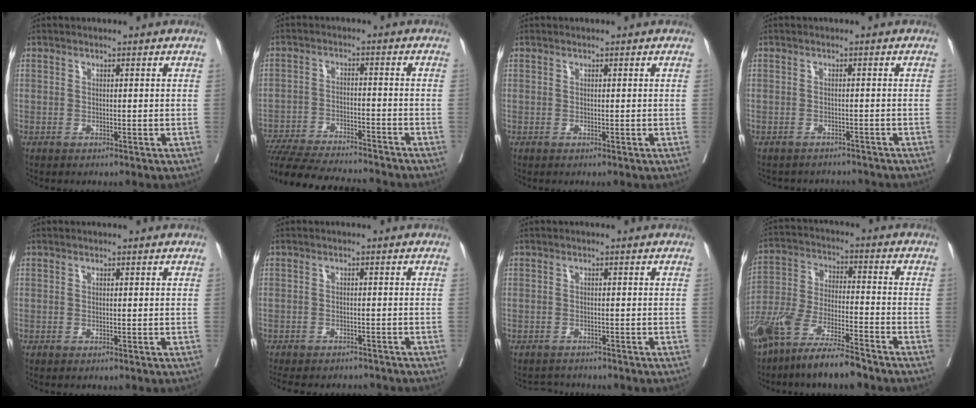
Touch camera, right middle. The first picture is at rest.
{"total": 19.2, "force": [-17.6, 2.0, 7.5], "torque": [-0.150, -0.033, -0.264]}
{"total": 0.0}
{"total": 6.5, "force": [-6.2, 1.9, 0.5], "torque": [-0.004, 0.008, -0.072]}
{"total": 0.0}
{"total": 10.9, "force": [-9.9, 3.3, 3.2], "torque": [-0.060, 0.000, -0.123]}
{"total": 2.1, "force": [-2.0, 0.4, -0.6], "torque": [0.013, -0.008, -0.032]}
{"total": 12.9, "force": [-10.0, 1.8, 8.0], "torque": [-0.159, -0.020, -0.189]}